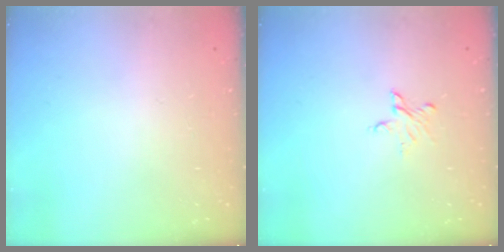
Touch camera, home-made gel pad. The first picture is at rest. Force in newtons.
{"total": 3.6, "press": 3.6, "slide": 0.3}